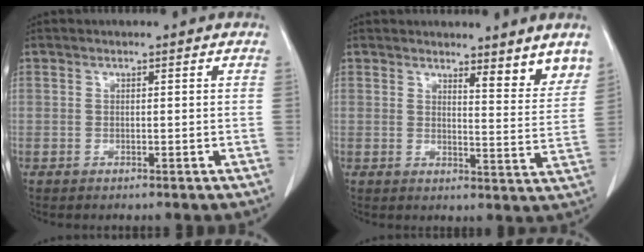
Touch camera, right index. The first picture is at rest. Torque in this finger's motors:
{"motor_torque": [0.11, 0.18, 0.08, 0.02]}